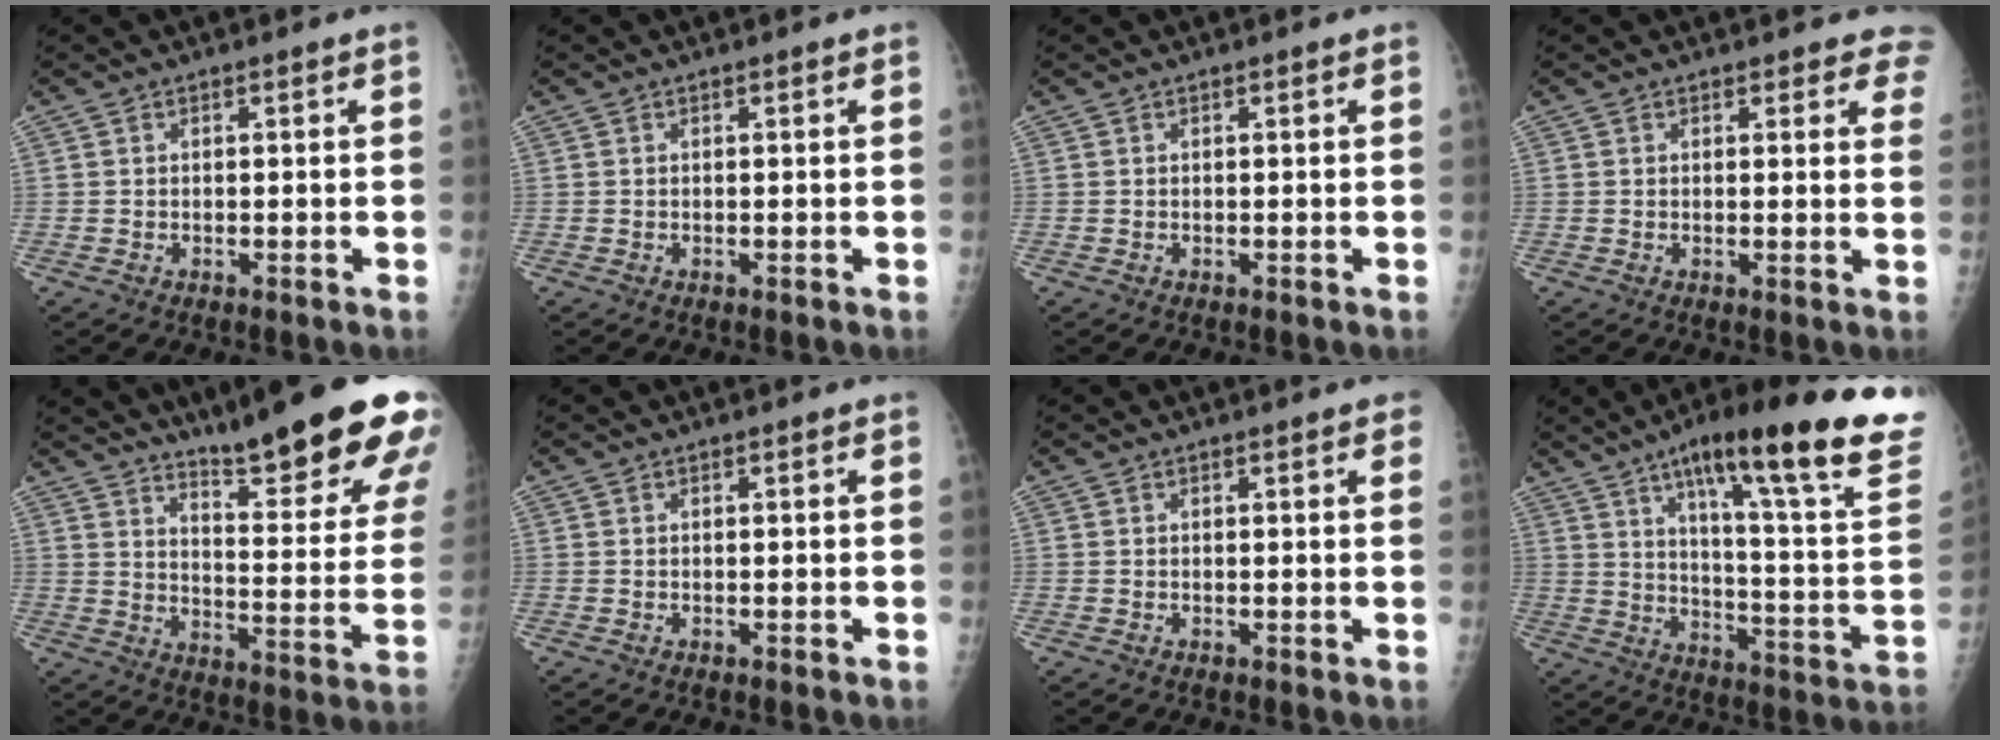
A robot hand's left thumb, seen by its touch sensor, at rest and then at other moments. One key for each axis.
{"total": 0.0}
{"total": 0.0}
{"total": 5.1, "fx": 4.5, "fy": 1.9, "fz": 1.7, "tx": 0.020, "ty": -0.017, "tz": 0.033}
{"total": 23.7, "fx": 17.2, "fy": 3.5, "fz": 15.9, "tx": -0.191, "ty": -0.106, "tz": 0.237}
{"total": 0.0}
{"total": 2.6, "fx": 1.6, "fy": 0.6, "fz": 1.9, "tx": -0.013, "ty": 0.005, "tz": 0.016}
{"total": 30.2, "fx": 18.8, "fy": 5.0, "fz": 23.1, "tx": -0.291, "ty": -0.056, "tz": 0.268}